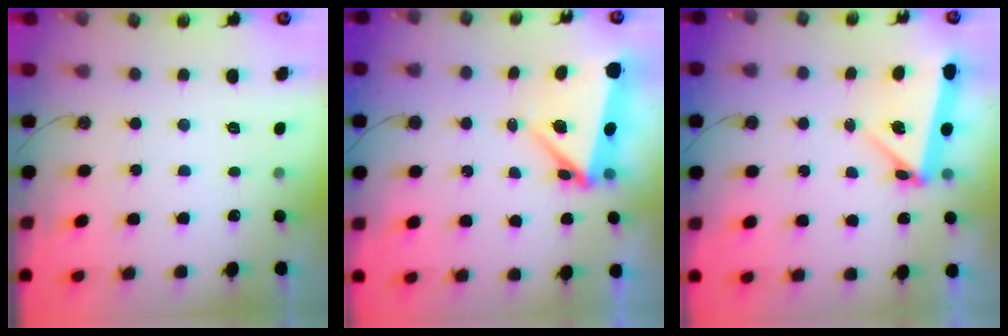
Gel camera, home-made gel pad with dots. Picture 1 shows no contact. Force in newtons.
{"total": 6.2, "press": 5.9, "slide": 1.6}
{"total": 7.3, "press": 4.5, "slide": 5.8}